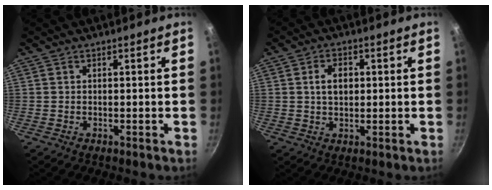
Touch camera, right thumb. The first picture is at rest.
{"total": 4.3, "force": [0.6, 3.1, 3.0], "torque": [-0.034, 0.007, 0.007]}